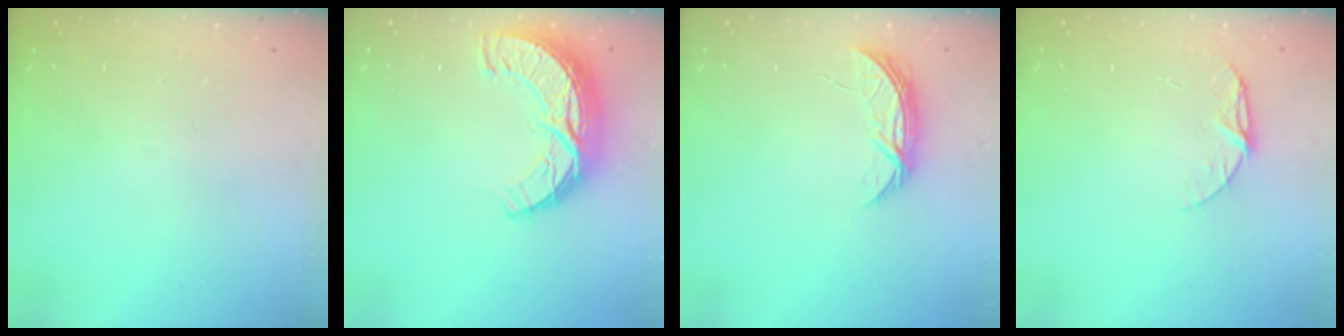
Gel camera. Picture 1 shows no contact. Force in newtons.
{"total": 11.4, "press": 11.4, "slide": 0.8}
{"total": 5.4, "press": 5.4, "slide": 0.5}
{"total": 7.6, "press": 7.6, "slide": 0.6}